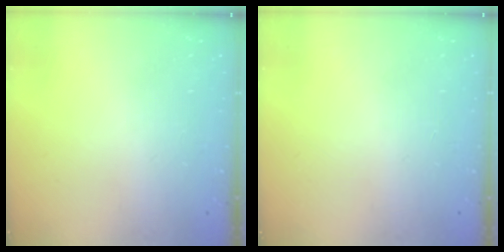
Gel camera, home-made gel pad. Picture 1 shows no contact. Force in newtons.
{"total": 0.0}